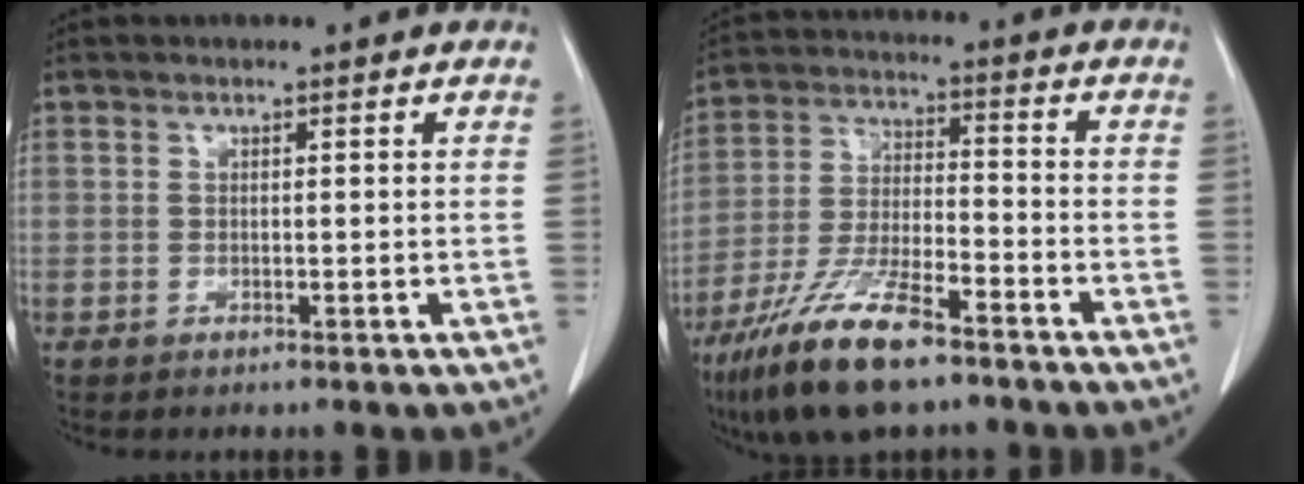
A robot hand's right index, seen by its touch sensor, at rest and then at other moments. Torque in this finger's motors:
{"motor_torque": [1.09, -1.05, 0.79, 0.21]}